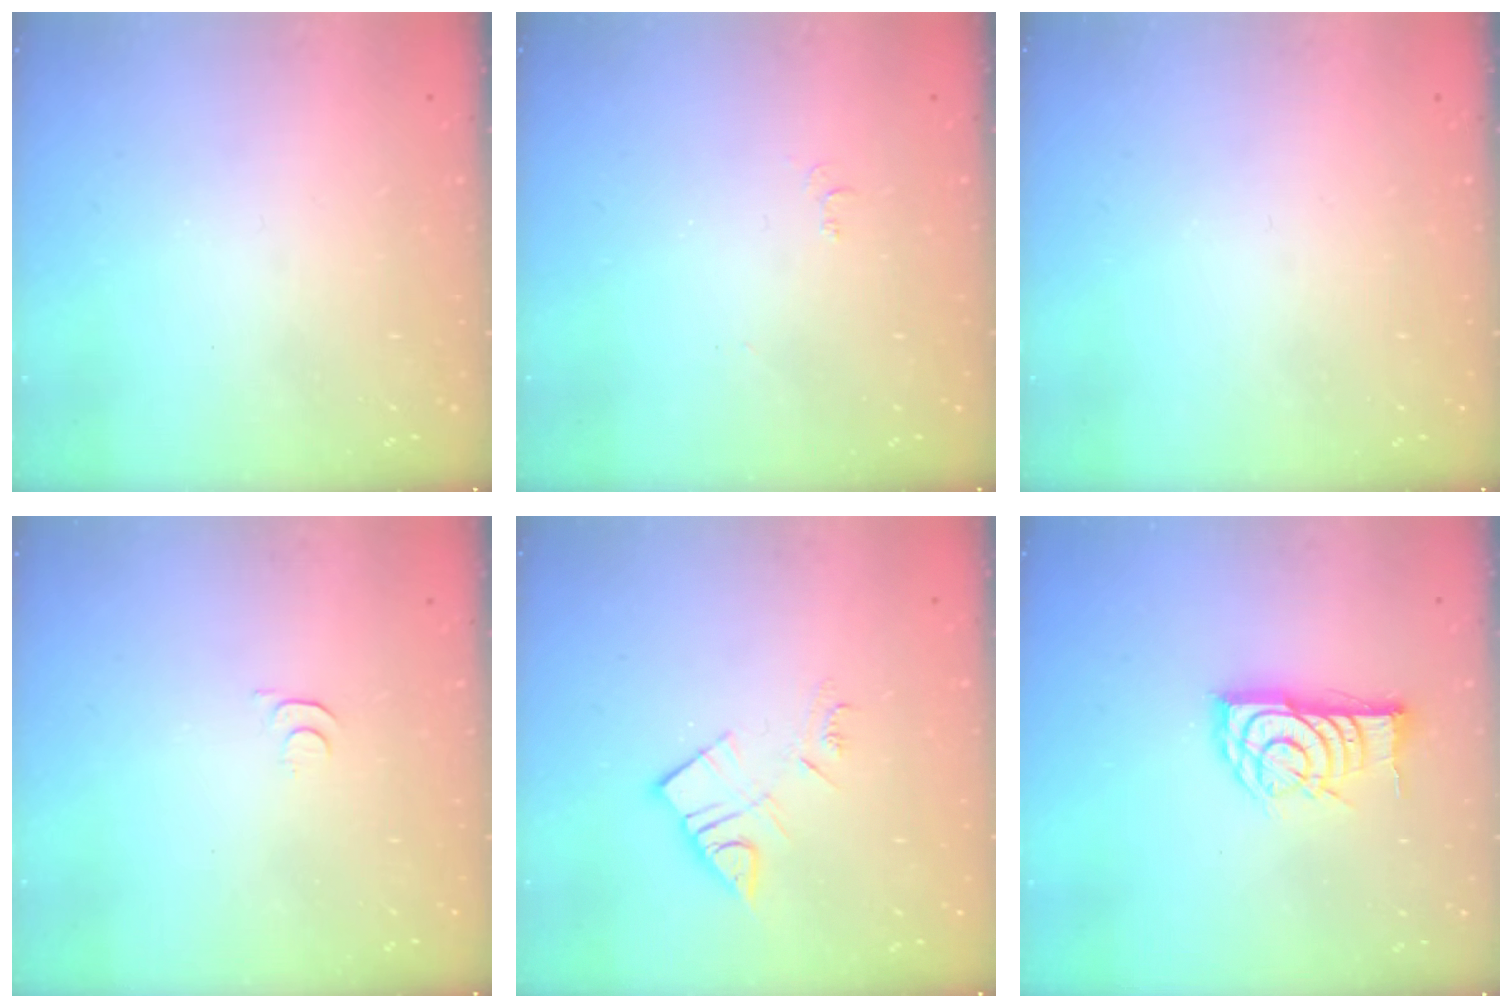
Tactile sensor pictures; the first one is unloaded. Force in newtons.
{"total": 6.1, "press": 6.1, "slide": 0.7}
{"total": 0.0}
{"total": 3.3, "press": 3.2, "slide": 0.4}
{"total": 8.9, "press": 8.9, "slide": 0.5}
{"total": 13.1, "press": 13.1, "slide": 0.5}